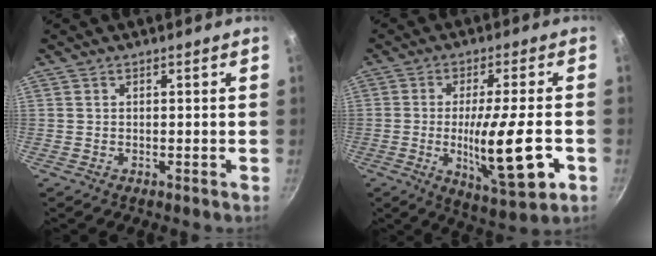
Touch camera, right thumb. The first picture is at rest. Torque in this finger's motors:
{"motor_torque": [1.96, 1.77, 1.51, -0.03, 0.26]}